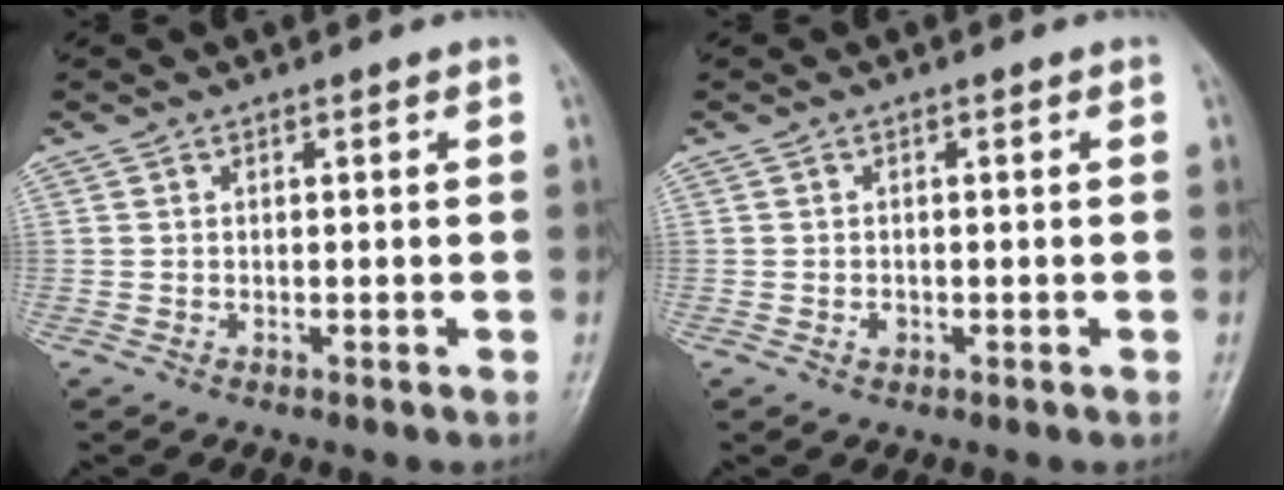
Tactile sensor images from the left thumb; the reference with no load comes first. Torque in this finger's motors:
{"motor_torque": [0.07, 0.21, 0.22, 0.00, 0.00]}